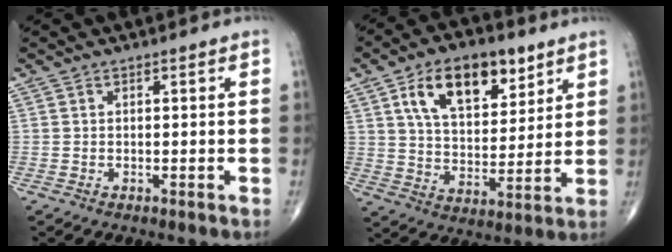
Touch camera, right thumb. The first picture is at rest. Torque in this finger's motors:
{"motor_torque": [1.57, 2.35, 0.98, 0.79, 0.12]}